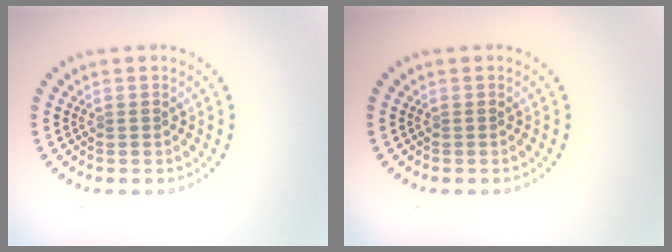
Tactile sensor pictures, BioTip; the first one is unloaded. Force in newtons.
{"total": 0.0}